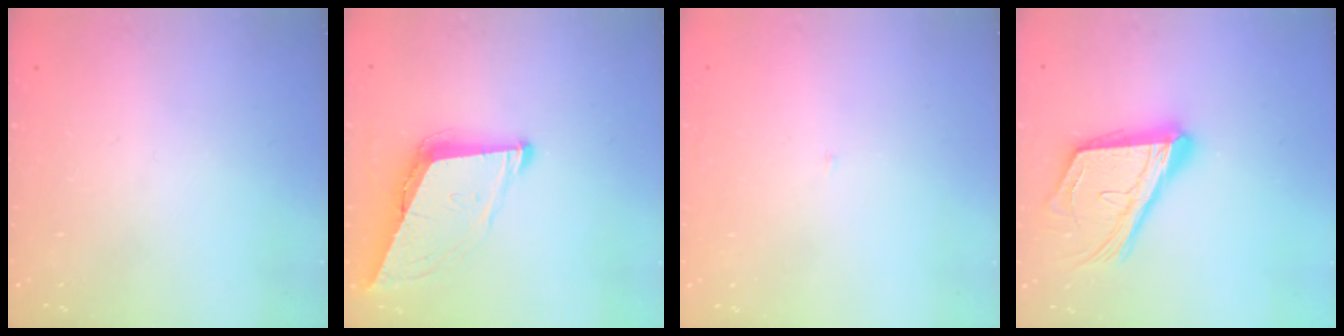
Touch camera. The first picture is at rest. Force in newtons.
{"total": 9.3, "press": 8.7, "slide": 3.2}
{"total": 2.0, "press": 2.0, "slide": 0.2}
{"total": 19.7, "press": 19.6, "slide": 2.3}